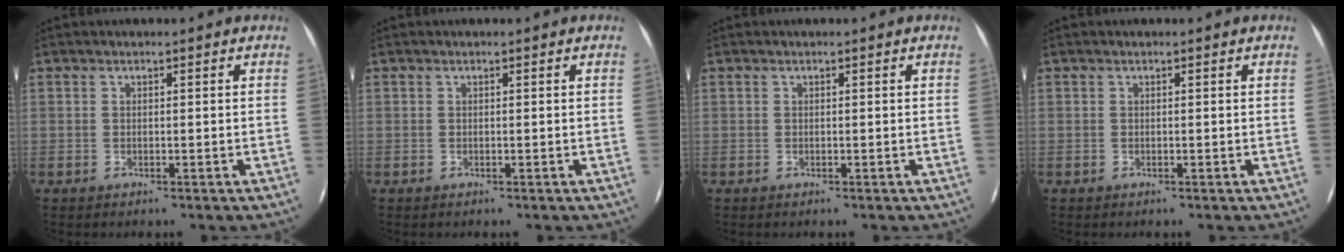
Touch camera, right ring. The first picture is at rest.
{"total": 0.0}
{"total": 0.0}
{"total": 0.0}